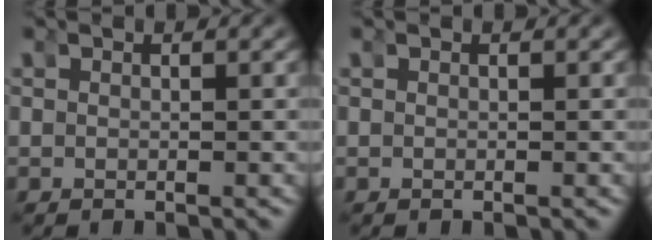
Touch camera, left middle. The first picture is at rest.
{"total": 0.0}